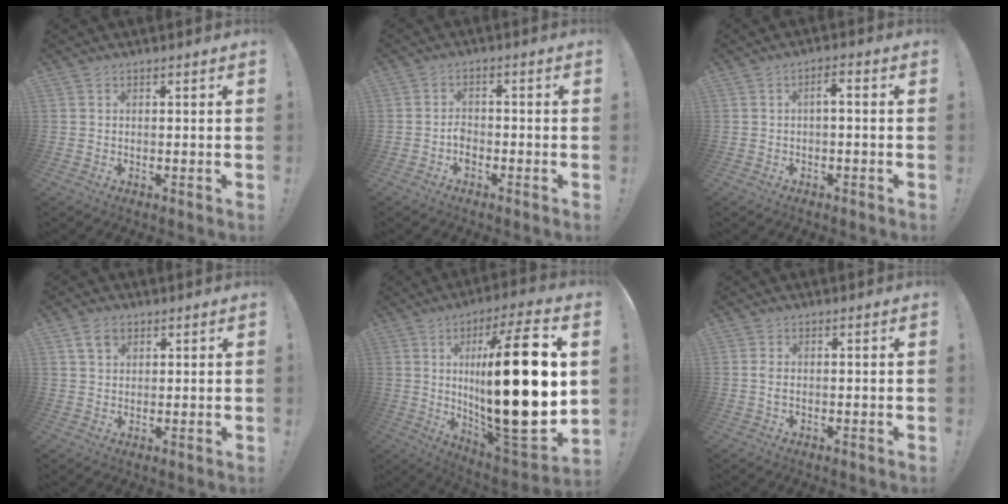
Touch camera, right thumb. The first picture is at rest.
{"total": 2.9, "force": [-1.8, 1.7, 1.6], "torque": [-0.031, 0.008, -0.030]}
{"total": 2.7, "force": [-1.2, 0.6, 2.4], "torque": [-0.049, 0.013, -0.022]}
{"total": 4.9, "force": [2.6, 3.4, 2.5], "torque": [-0.044, 0.000, 0.049]}
{"total": 30.9, "force": [3.2, 8.0, 29.7], "torque": [-0.507, -0.025, 0.047]}
{"total": 1.7, "force": [0.0, 0.7, 1.6], "torque": [-0.038, 0.008, 0.001]}